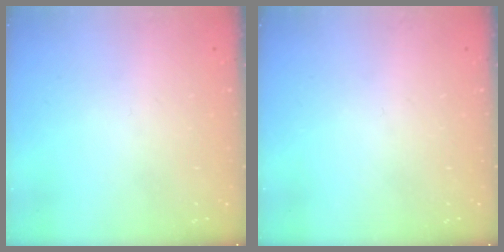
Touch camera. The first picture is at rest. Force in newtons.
{"total": 0.0}